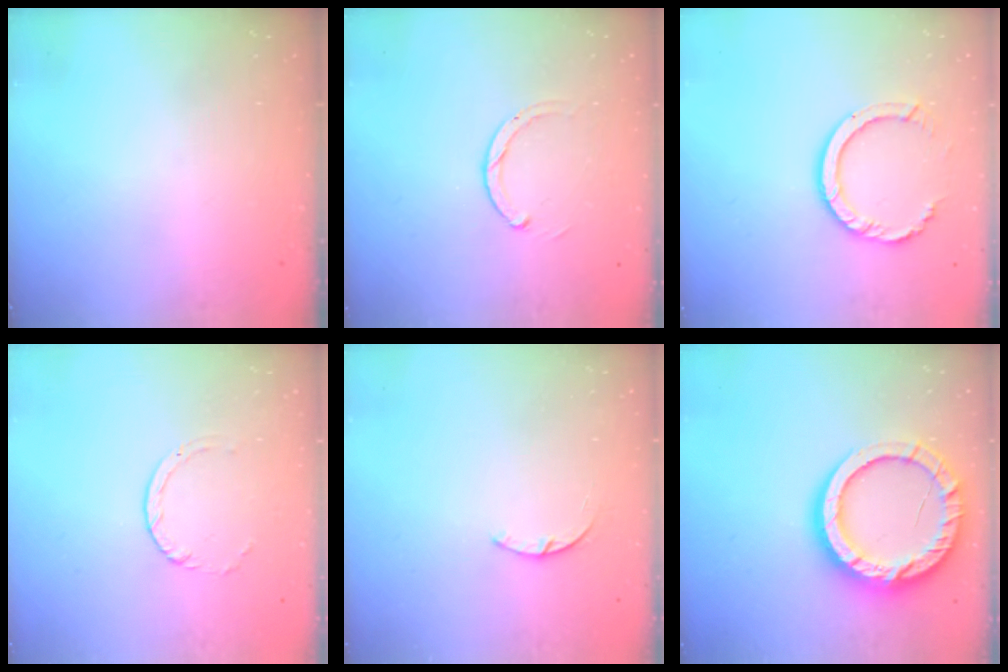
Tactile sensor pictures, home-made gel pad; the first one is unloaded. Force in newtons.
{"total": 2.5, "press": 2.5, "slide": 0.3}
{"total": 9.7, "press": 9.6, "slide": 0.9}
{"total": 1.0, "press": 1.0, "slide": 0.1}
{"total": 1.4, "press": 1.4, "slide": 0.3}
{"total": 18.3, "press": 18.2, "slide": 1.7}